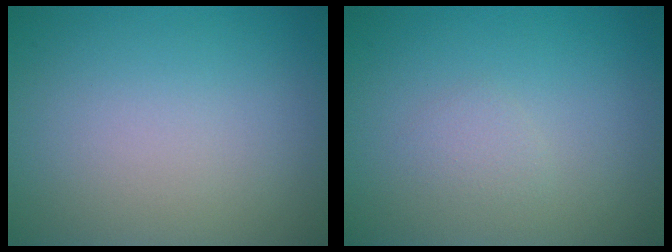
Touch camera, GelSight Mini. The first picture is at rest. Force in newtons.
{"total": 0.9, "press": 0.9, "slide": 0.0}